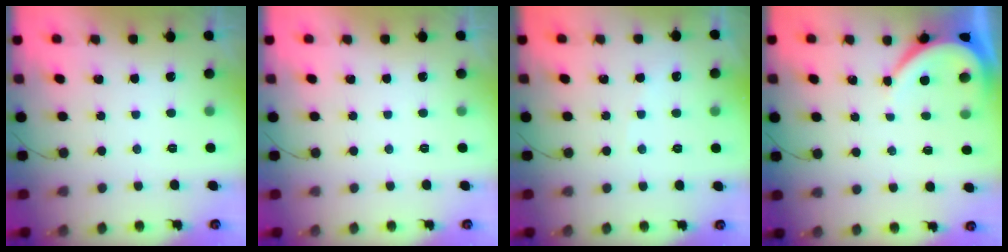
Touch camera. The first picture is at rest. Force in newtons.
{"total": 0.0}
{"total": 1.8, "press": 1.7, "slide": 0.3}
{"total": 5.9, "press": 5.9, "slide": 0.7}